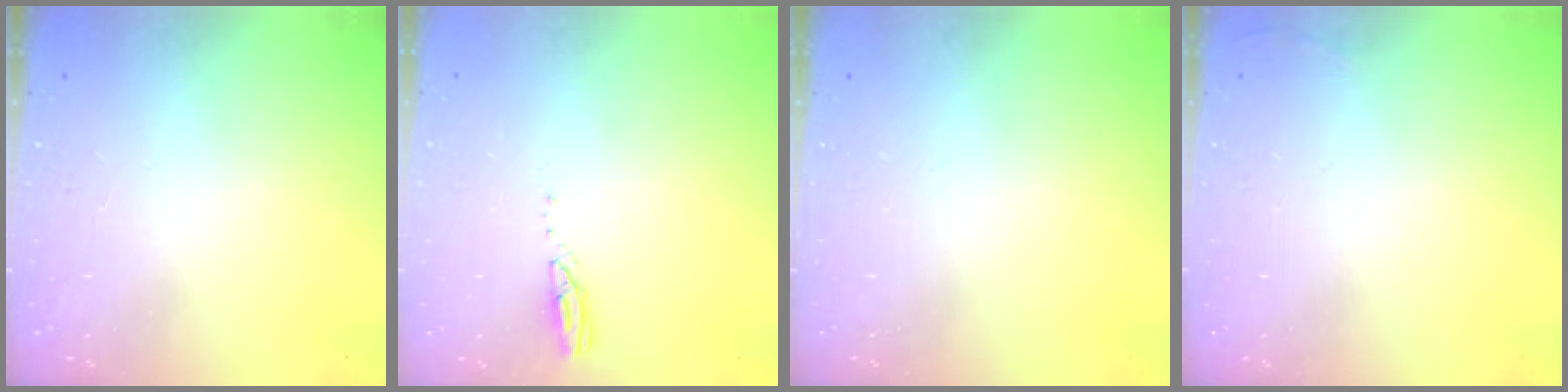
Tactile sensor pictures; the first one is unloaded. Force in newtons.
{"total": 3.1, "press": 3.1, "slide": 0.3}
{"total": 0.0}
{"total": 2.7, "press": 2.6, "slide": 1.0}